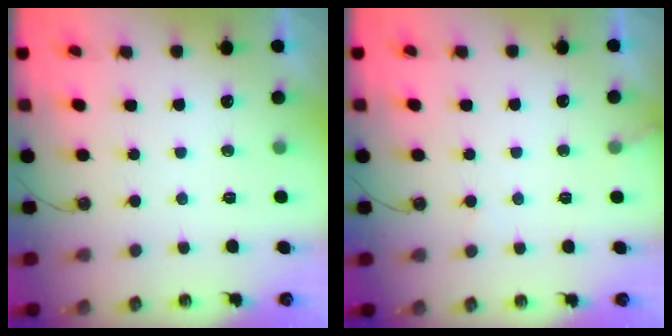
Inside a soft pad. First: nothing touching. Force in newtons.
{"total": 5.1, "press": 5.0, "slide": 0.3}